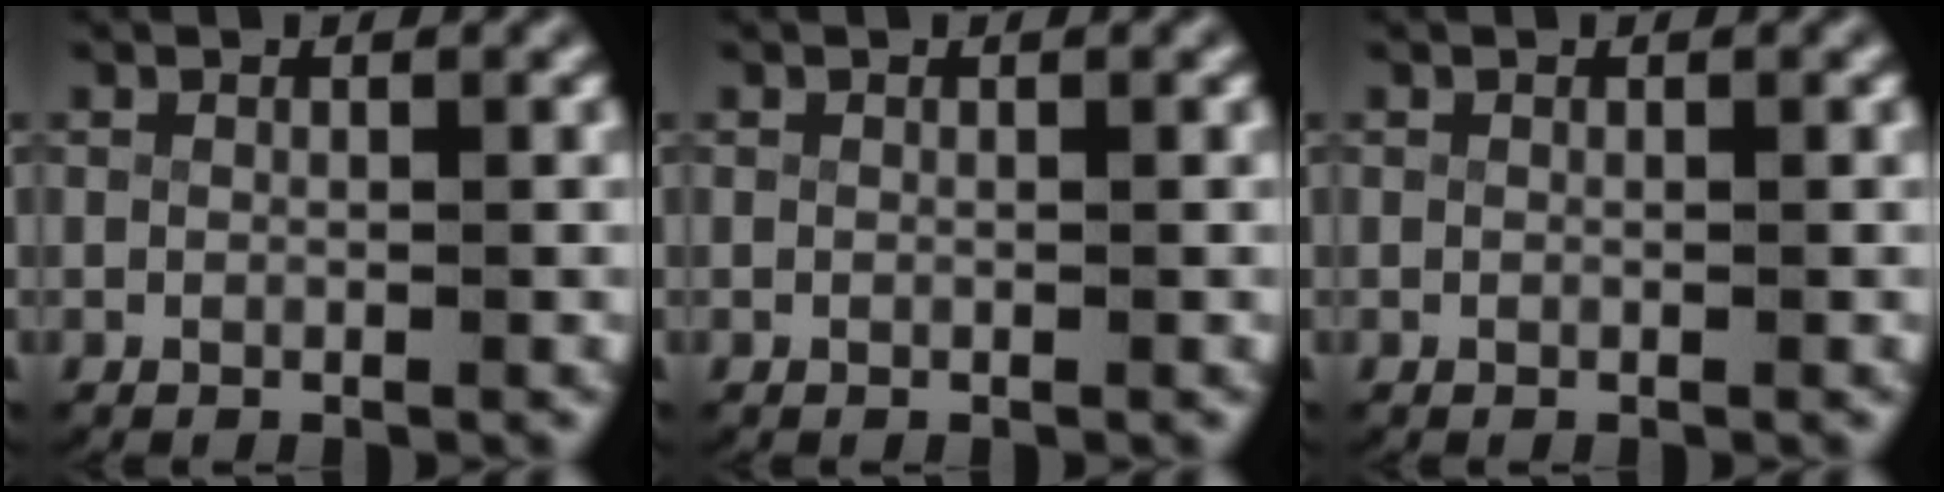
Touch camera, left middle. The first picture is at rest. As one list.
[{"total": 0.0}, {"total": 0.0}]